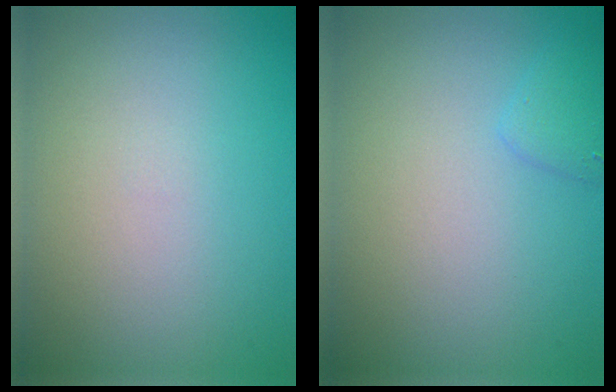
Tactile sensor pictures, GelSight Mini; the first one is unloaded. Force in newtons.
{"total": 1.3, "press": 1.3, "slide": 0.1}